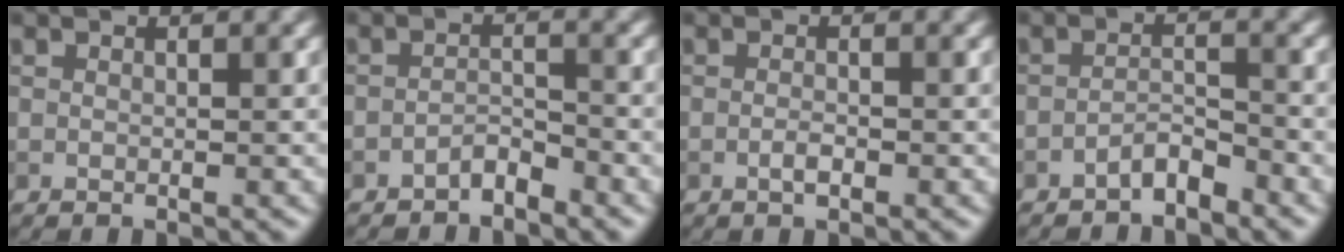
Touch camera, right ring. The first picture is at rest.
{"total": 1.7, "force": [-1.5, 0.4, 0.7], "torque": [-0.010, 0.007, -0.029]}
{"total": 1.1, "force": [-0.5, 0.3, 0.9], "torque": [-0.018, -0.001, -0.010]}
{"total": 2.0, "force": [-1.7, 0.4, 0.9], "torque": [-0.016, 0.009, -0.034]}